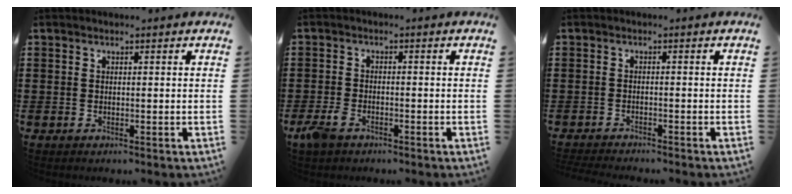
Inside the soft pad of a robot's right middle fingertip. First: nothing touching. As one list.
[{"total": 3.4, "force": [-2.1, 1.7, 2.1], "torque": [-0.064, -0.004, -0.046]}, {"total": 1.6, "force": [-1.6, 0.0, 0.1], "torque": [-0.005, 0.000, -0.033]}]